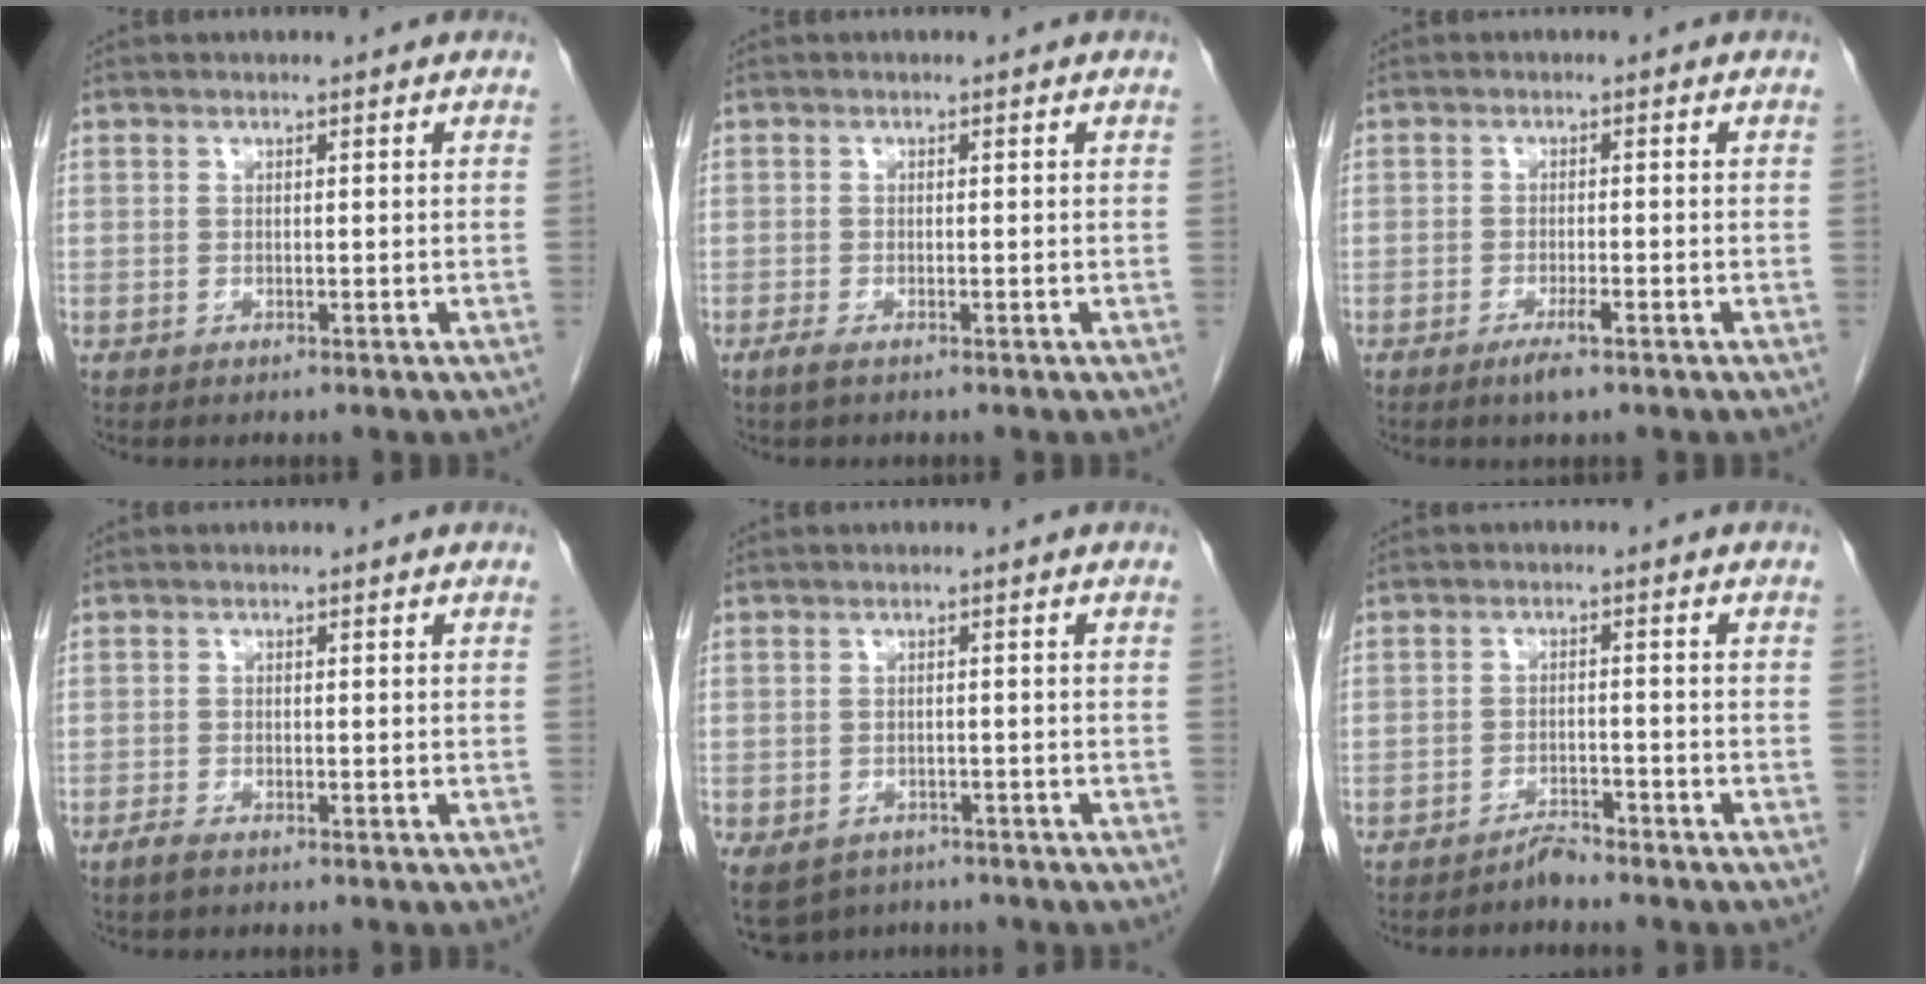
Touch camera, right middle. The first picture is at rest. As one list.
[{"total": 1.2, "force": [-0.9, 0.3, 0.8], "torque": [-0.025, -0.003, -0.017]}, {"total": 2.6, "force": [-1.7, 0.3, 2.0], "torque": [-0.037, -0.003, -0.029]}, {"total": 1.5, "force": [-1.2, 0.4, 0.8], "torque": [-0.024, -0.002, -0.023]}, {"total": 10.0, "force": [-6.7, 6.6, 3.3], "torque": [-0.093, -0.011, -0.087]}, {"total": 2.3, "force": [-2.3, 0.1, 0.4], "torque": [-0.004, -0.005, -0.039]}]